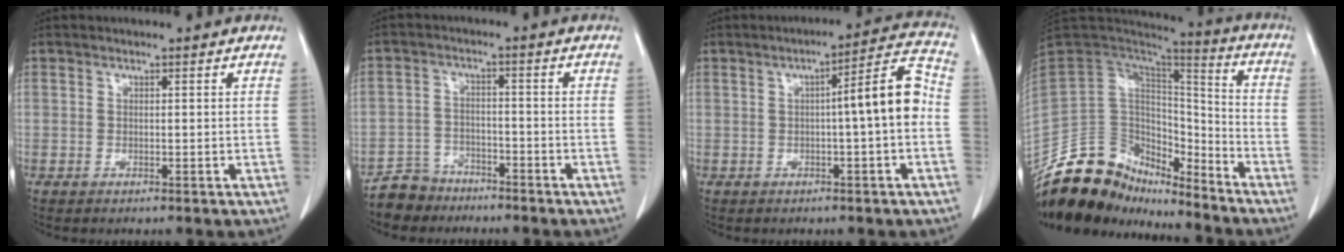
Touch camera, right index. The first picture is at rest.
{"total": 5.0, "force": [-4.2, 2.7, -0.5], "torque": [0.013, 0.002, -0.077]}
{"total": 7.9, "force": [-0.6, 0.3, 7.9], "torque": [-0.106, 0.021, -0.013]}
{"total": 16.7, "force": [-14.4, 7.3, 4.0], "torque": [-0.058, 0.073, -0.248]}